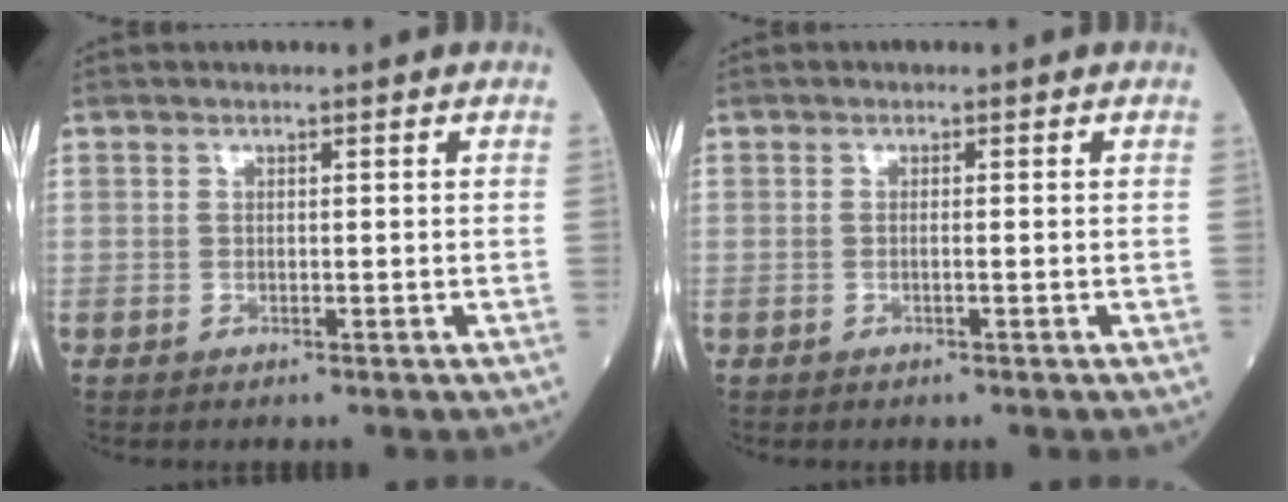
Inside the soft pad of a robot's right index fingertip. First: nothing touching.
{"total": 0.6, "force": [-0.1, -0.1, 0.6], "torque": [-0.012, 0.000, -0.003]}